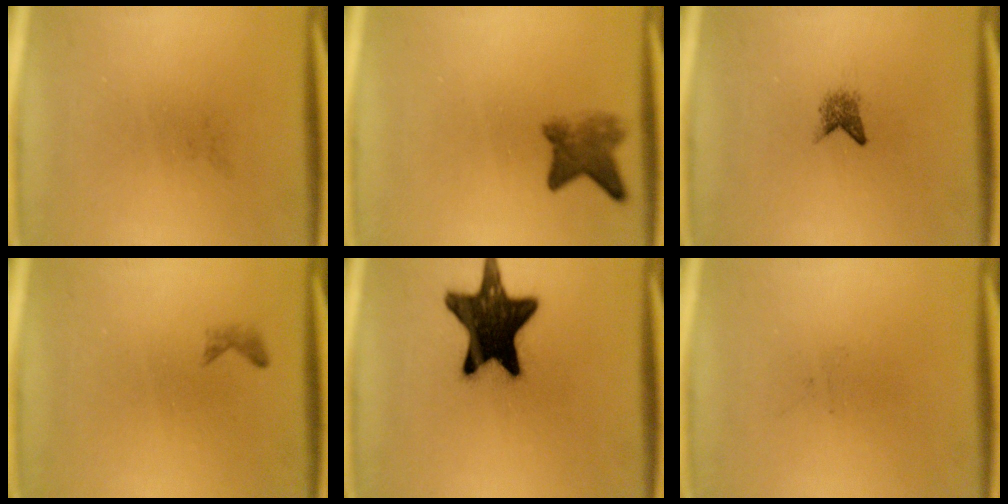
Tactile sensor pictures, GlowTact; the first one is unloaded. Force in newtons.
{"total": 4.2}
{"total": 1.8}
{"total": 0.7}
{"total": 18.1}
{"total": 0.0}